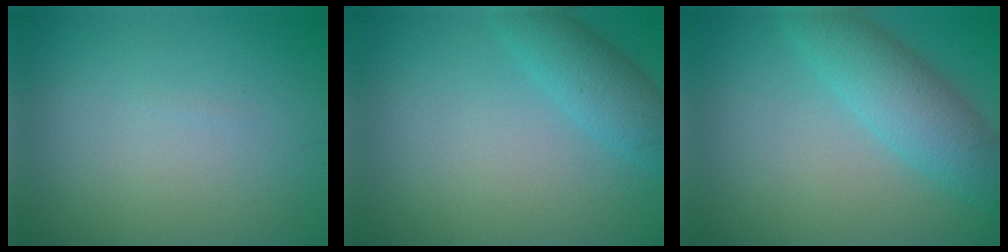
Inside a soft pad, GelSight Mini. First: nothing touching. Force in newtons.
{"total": 3.0, "press": 3.0, "slide": 0.2}
{"total": 5.0, "press": 5.0, "slide": 0.2}